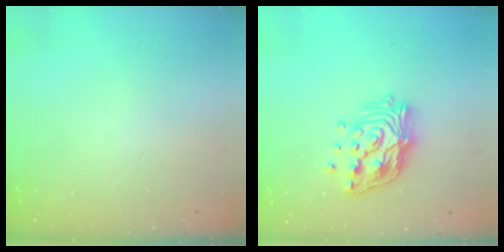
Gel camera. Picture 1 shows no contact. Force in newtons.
{"total": 15.1, "press": 15.1, "slide": 1.2}